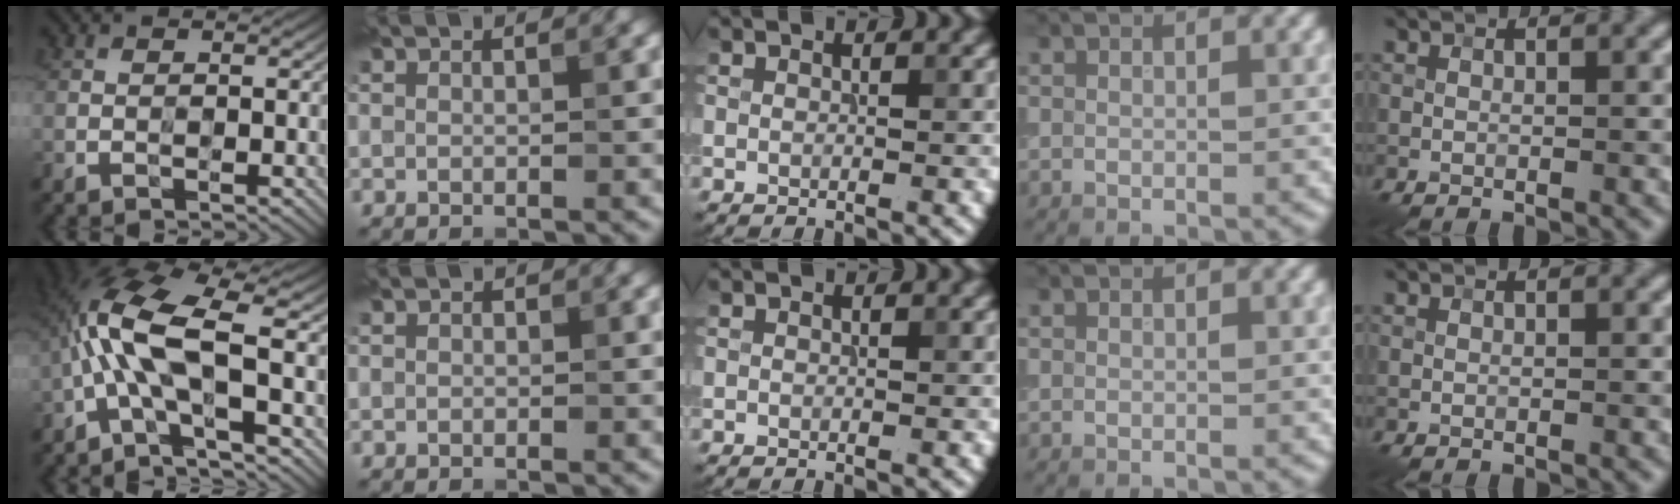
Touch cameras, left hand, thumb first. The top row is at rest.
{"thumb": {"total": 10.3, "force": [-0.7, 3.4, 9.7], "torque": [-0.198, 0.008, -0.029]}, "index": {"total": 0.7, "force": [-0.5, 0.0, -0.4], "torque": [0.006, -0.004, -0.004]}}